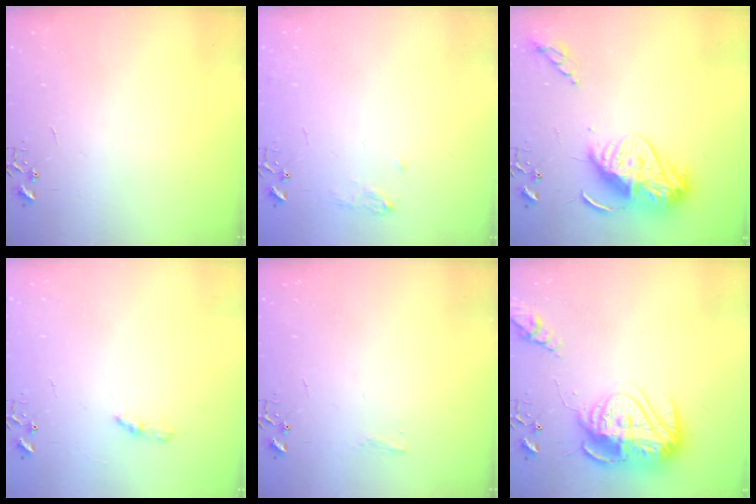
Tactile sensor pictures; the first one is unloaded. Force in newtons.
{"total": 7.0, "press": 7.0, "slide": 0.8}
{"total": 16.7, "press": 16.7, "slide": 0.8}
{"total": 4.2, "press": 4.2, "slide": 0.5}
{"total": 3.7, "press": 3.6, "slide": 0.6}
{"total": 18.9, "press": 18.9, "slide": 1.6}